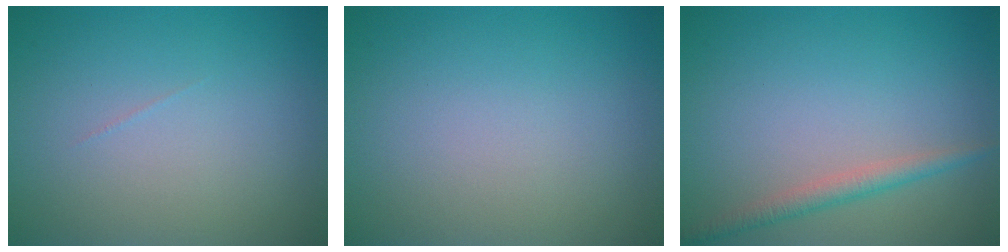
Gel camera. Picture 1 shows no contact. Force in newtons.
{"total": 0.0}
{"total": 1.9, "press": 1.9, "slide": 0.0}